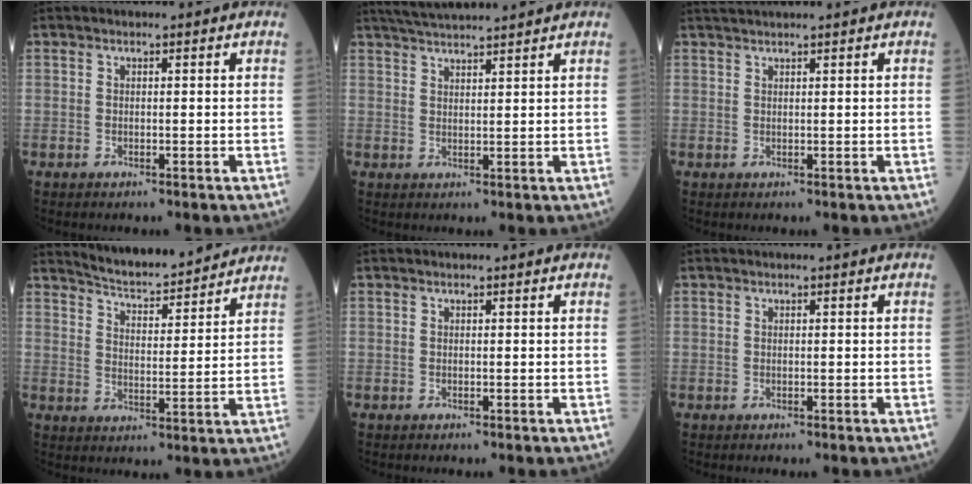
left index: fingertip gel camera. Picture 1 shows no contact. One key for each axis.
{"total": 7.6, "fx": 7.1, "fy": -0.8, "fz": 2.7, "tx": -0.052, "ty": 0.029, "tz": 0.114}
{"total": 3.0, "fx": 2.7, "fy": -0.6, "fz": 1.1, "tx": -0.011, "ty": 0.026, "tz": 0.052}
{"total": 12.2, "fx": 11.7, "fy": 1.0, "fz": 3.4, "tx": -0.057, "ty": 0.007, "tz": 0.170}
{"total": 0.0}
{"total": 0.0}